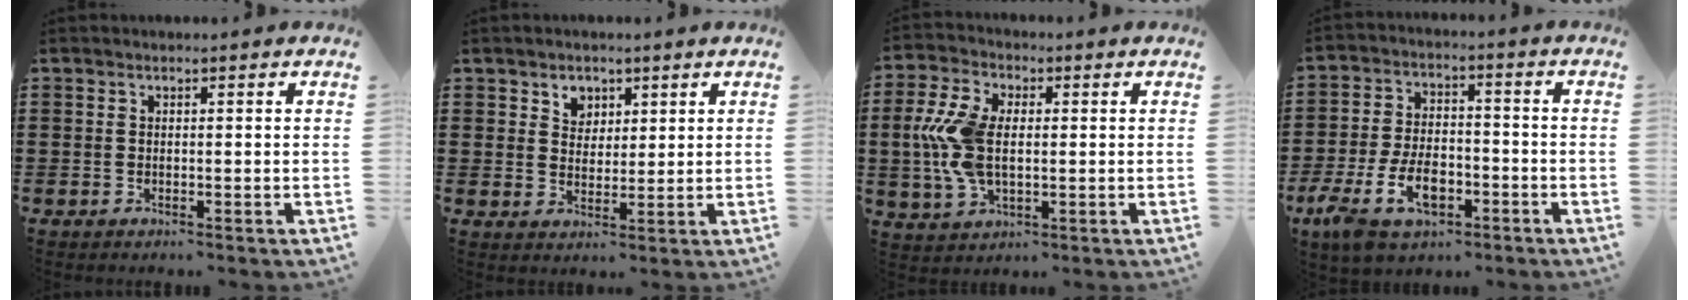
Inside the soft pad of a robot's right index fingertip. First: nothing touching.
{"total": 3.4, "force": [2.0, 2.7, 0.6], "torque": [-0.025, 0.011, 0.035]}
{"total": 9.7, "force": [0.3, 5.5, 8.0], "torque": [-0.201, 0.002, -0.003]}
{"total": 9.4, "force": [-4.3, 5.1, 6.7], "torque": [-0.155, -0.001, -0.079]}